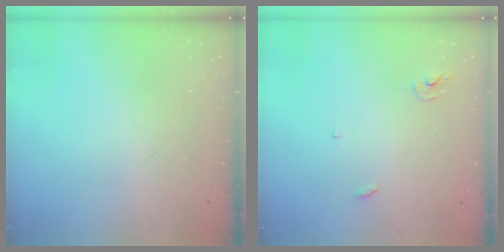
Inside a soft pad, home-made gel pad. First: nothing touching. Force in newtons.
{"total": 3.0, "press": 3.0, "slide": 0.2}